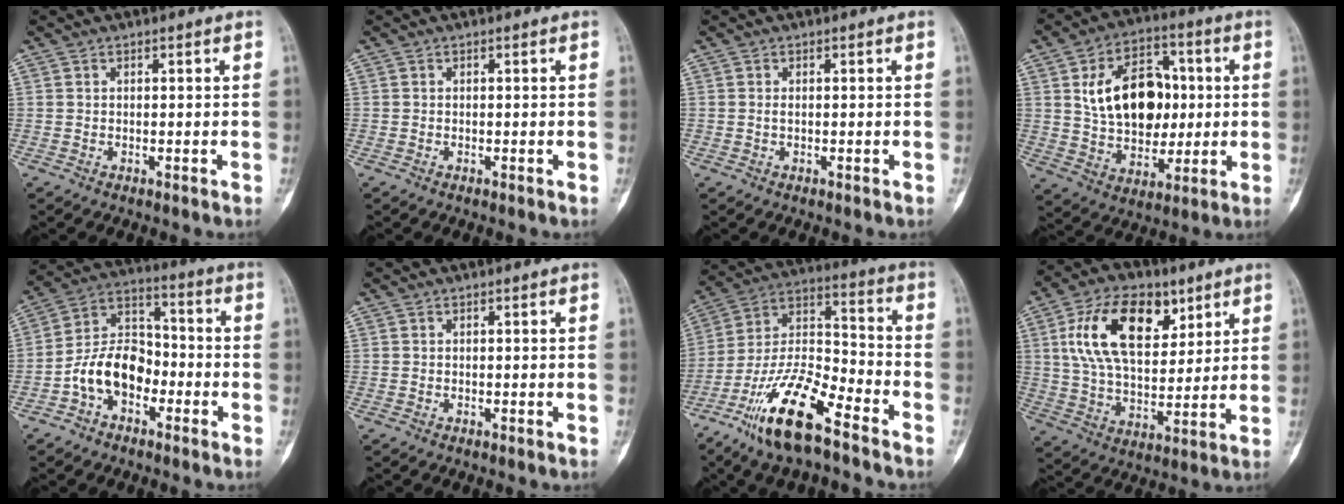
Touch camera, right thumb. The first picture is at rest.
{"total": 0.0}
{"total": 0.6, "force": [-0.2, 0.3, 0.5], "torque": [-0.013, -0.001, -0.003]}
{"total": 18.2, "force": [2.5, 12.4, 13.0], "torque": [-0.168, 0.009, 0.047]}
{"total": 11.6, "force": [-4.3, 7.8, 7.5], "torque": [-0.118, 0.052, -0.087]}
{"total": 0.0}
{"total": 17.6, "force": [-11.4, 5.1, 12.3], "torque": [-0.226, 0.070, -0.215]}
{"total": 18.5, "force": [7.4, 10.5, 13.2], "torque": [-0.205, -0.019, 0.134]}